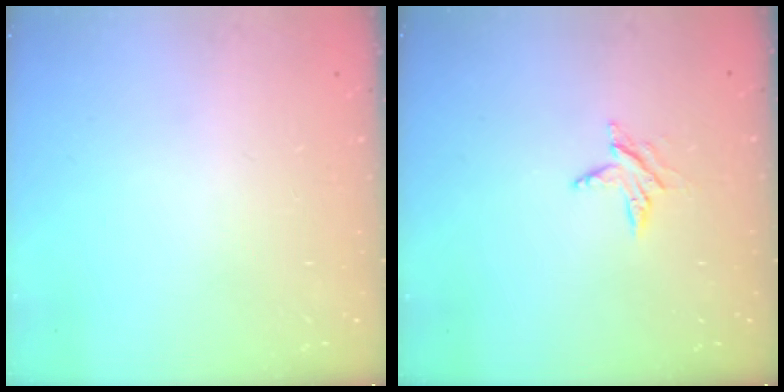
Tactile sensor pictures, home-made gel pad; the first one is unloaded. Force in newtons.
{"total": 4.6, "press": 4.6, "slide": 0.6}